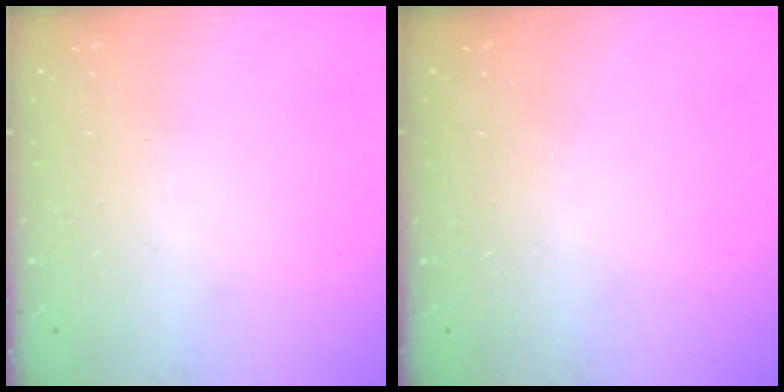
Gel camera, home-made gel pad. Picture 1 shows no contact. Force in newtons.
{"total": 0.0}